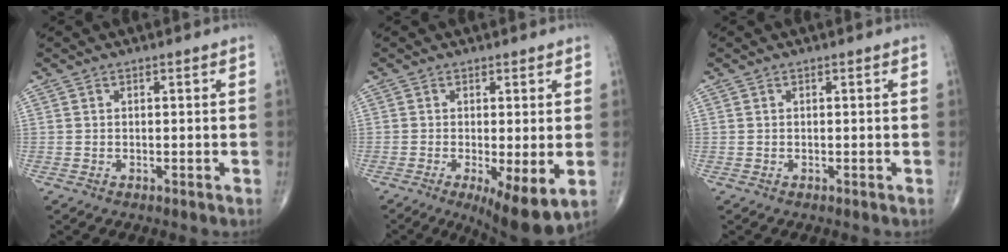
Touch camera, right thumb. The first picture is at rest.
{"total": 9.3, "force": [-2.6, 2.7, 8.5], "torque": [-0.133, -0.024, -0.036]}
{"total": 0.0}